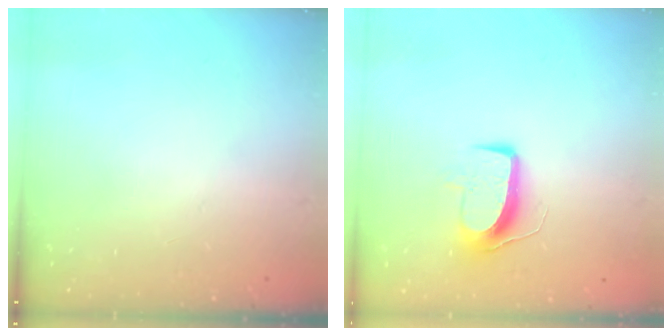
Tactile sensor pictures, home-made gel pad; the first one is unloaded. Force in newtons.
{"total": 11.0, "press": 11.0, "slide": 0.9}